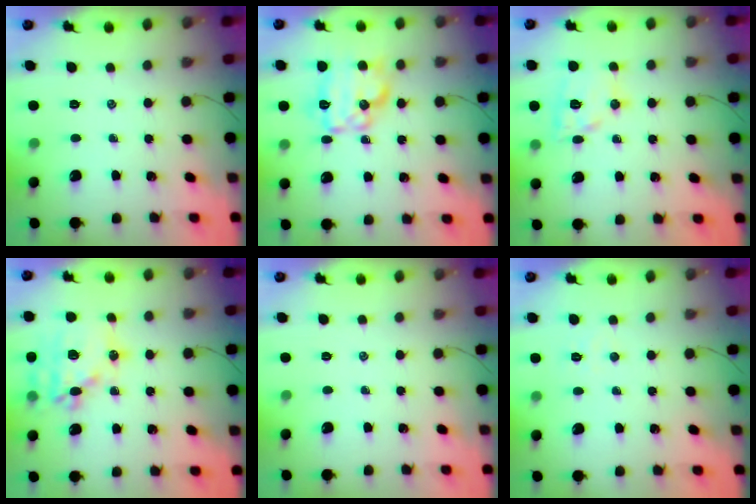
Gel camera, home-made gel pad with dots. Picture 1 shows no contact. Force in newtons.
{"total": 16.2, "press": 16.2, "slide": 1.1}
{"total": 11.3, "press": 11.3, "slide": 0.7}
{"total": 17.9, "press": 17.6, "slide": 3.4}
{"total": 0.0}
{"total": 3.1, "press": 3.0, "slide": 0.7}